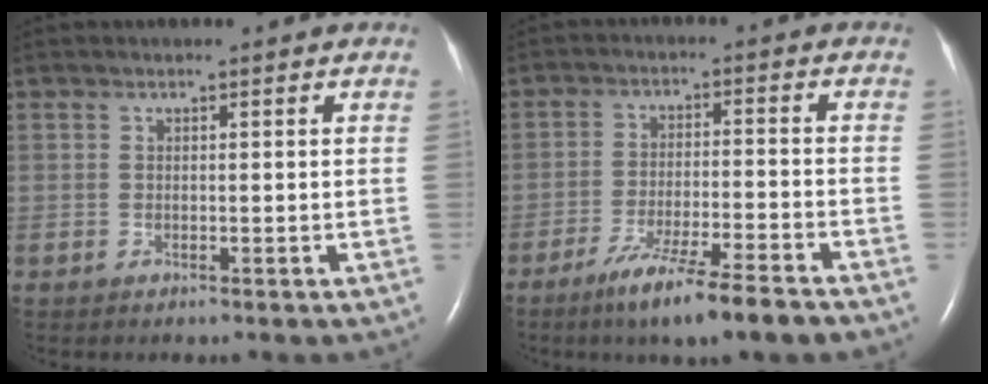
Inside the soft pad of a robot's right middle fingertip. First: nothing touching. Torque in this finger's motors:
{"motor_torque": [1.09, -1.05, 0.18, 0.08]}